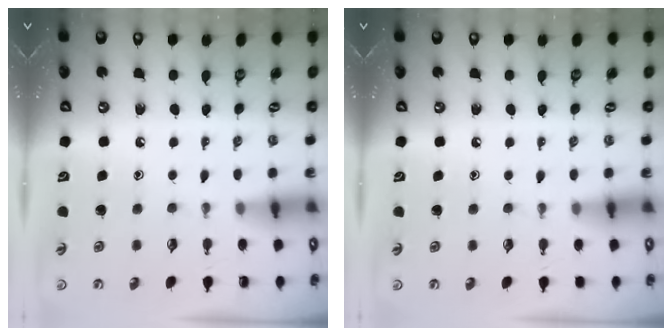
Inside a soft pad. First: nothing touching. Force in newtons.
{"total": 2.8, "press": 2.7, "slide": 0.4}